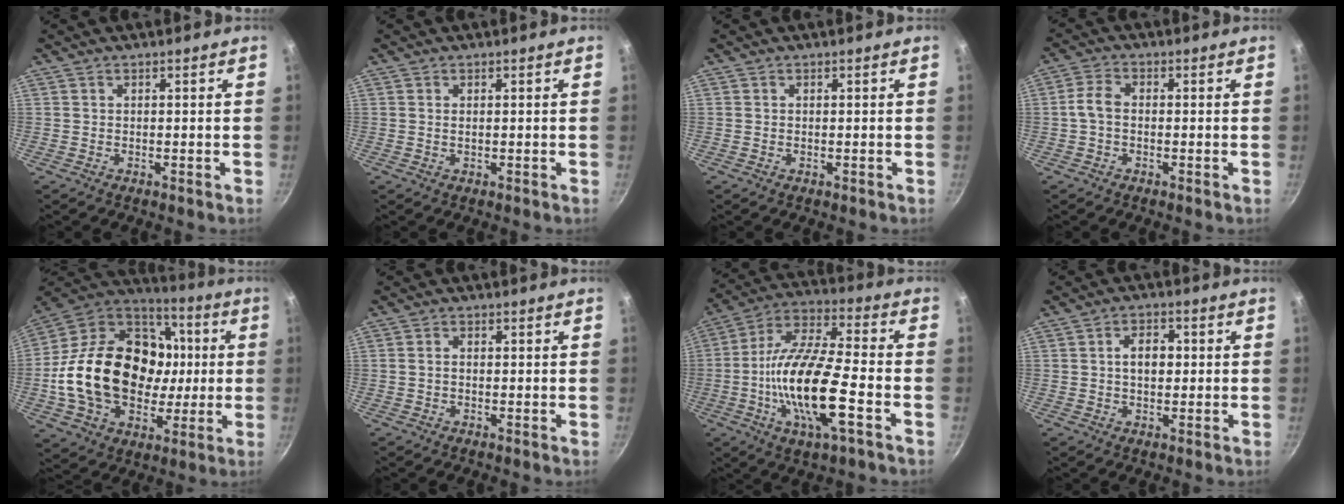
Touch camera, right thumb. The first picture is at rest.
{"total": 0.7, "force": [0.2, 0.3, 0.6], "torque": [-0.011, 0.000, 0.003]}
{"total": 0.0}
{"total": 4.1, "force": [-0.3, 2.3, 3.3], "torque": [-0.077, 0.015, -0.014]}
{"total": 30.7, "force": [0.1, 22.4, 20.9], "torque": [-0.350, 0.035, 0.012]}
{"total": 1.4, "force": [-0.1, 1.1, 0.9], "torque": [-0.017, 0.007, -0.004]}
{"total": 19.1, "force": [-5.1, 5.9, 17.5], "torque": [-0.332, 0.026, -0.110]}
{"total": 5.1, "force": [0.4, 3.4, 3.9], "torque": [-0.044, 0.011, 0.002]}